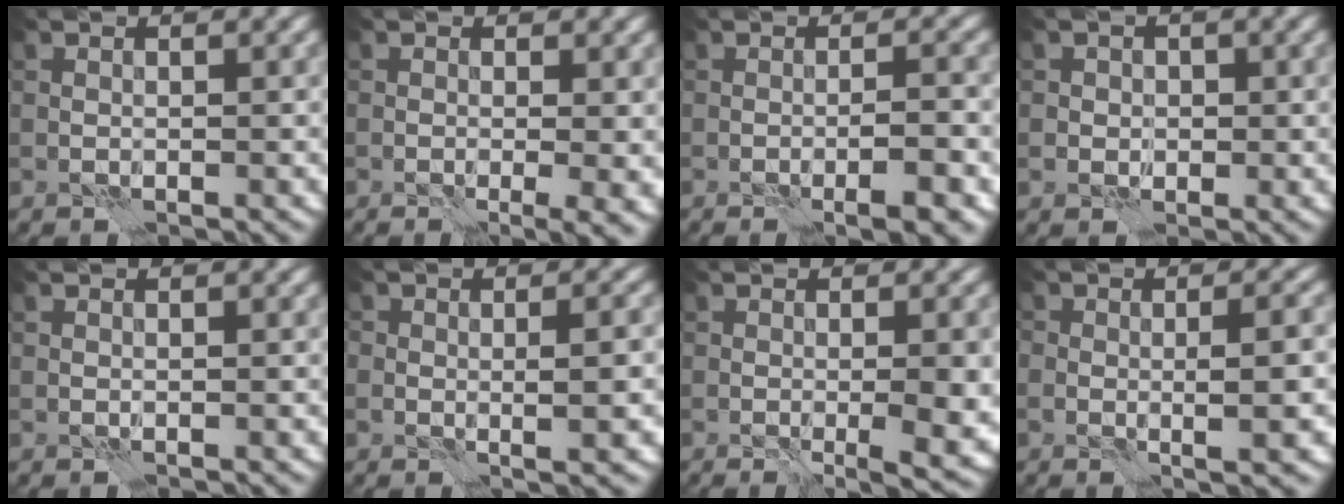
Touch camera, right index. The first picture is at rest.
{"total": 3.3, "force": [0.1, 1.1, 3.1], "torque": [-0.028, -0.006, 0.005]}
{"total": 3.7, "force": [-1.2, 0.7, 3.5], "torque": [-0.040, 0.000, -0.015]}
{"total": 1.5, "force": [0.0, 1.4, 0.5], "torque": [-0.003, -0.001, -0.001]}
{"total": 0.0}
{"total": 2.4, "force": [-0.2, 0.9, 2.3], "torque": [-0.030, 0.000, -0.005]}
{"total": 5.0, "force": [-0.6, 1.1, 4.9], "torque": [-0.056, -0.005, -0.005]}
{"total": 3.3, "force": [-0.4, 1.0, 3.1], "torque": [-0.038, 0.002, -0.010]}